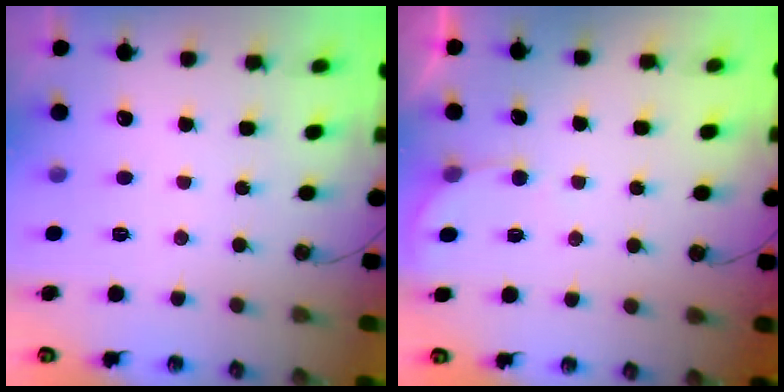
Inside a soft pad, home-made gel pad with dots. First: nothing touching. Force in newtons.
{"total": 2.9, "press": 2.9, "slide": 0.3}